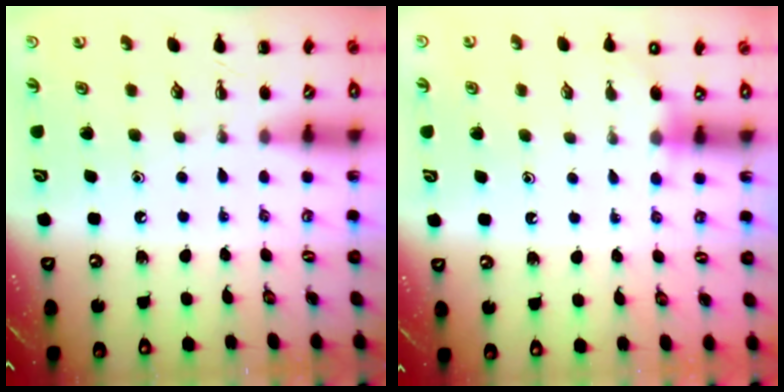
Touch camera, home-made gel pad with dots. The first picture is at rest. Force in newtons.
{"total": 5.2, "press": 5.0, "slide": 1.3}